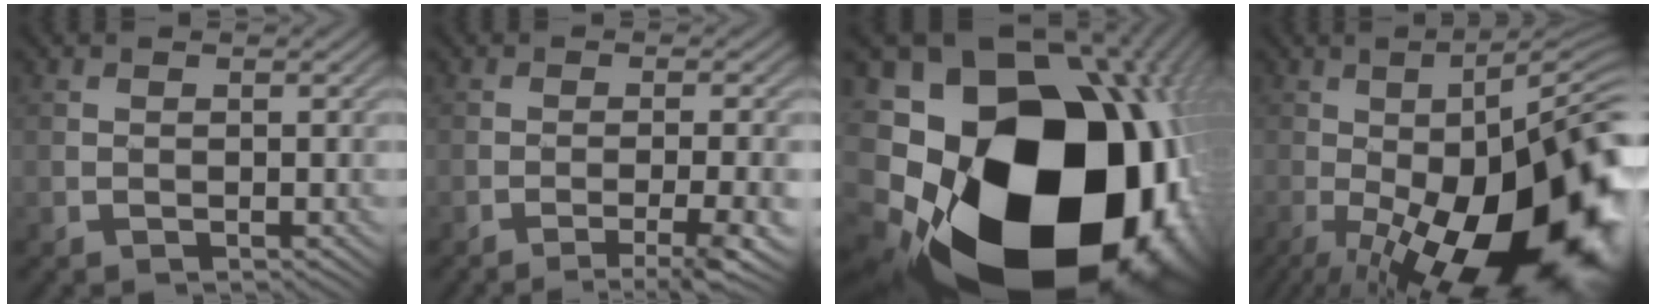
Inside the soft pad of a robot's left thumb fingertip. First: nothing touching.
{"total": 4.8, "force": [-2.4, 0.4, 4.2], "torque": [-0.059, 0.001, -0.039]}
{"total": 24.4, "force": [-5.5, 18.2, 15.3], "torque": [-0.253, -0.082, -0.111]}
{"total": 21.6, "force": [-7.2, 7.1, 19.1], "torque": [-0.257, -0.027, -0.115]}